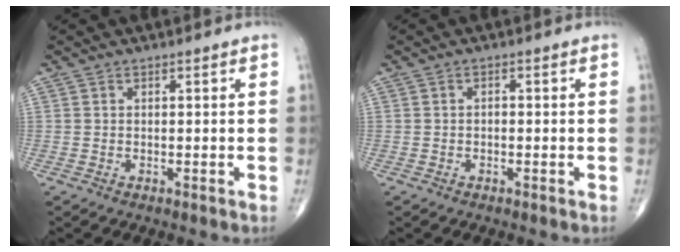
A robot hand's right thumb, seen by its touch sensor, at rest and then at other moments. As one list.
[{"total": 0.8, "force": [-0.2, 0.5, 0.6], "torque": [-0.006, 0.003, -0.005]}]